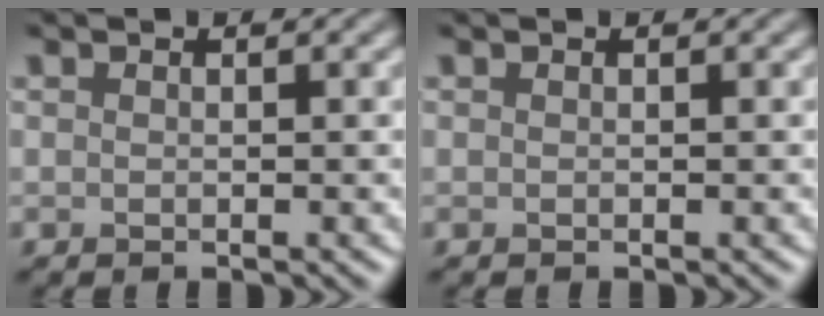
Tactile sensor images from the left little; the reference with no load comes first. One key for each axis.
{"total": 0.0}